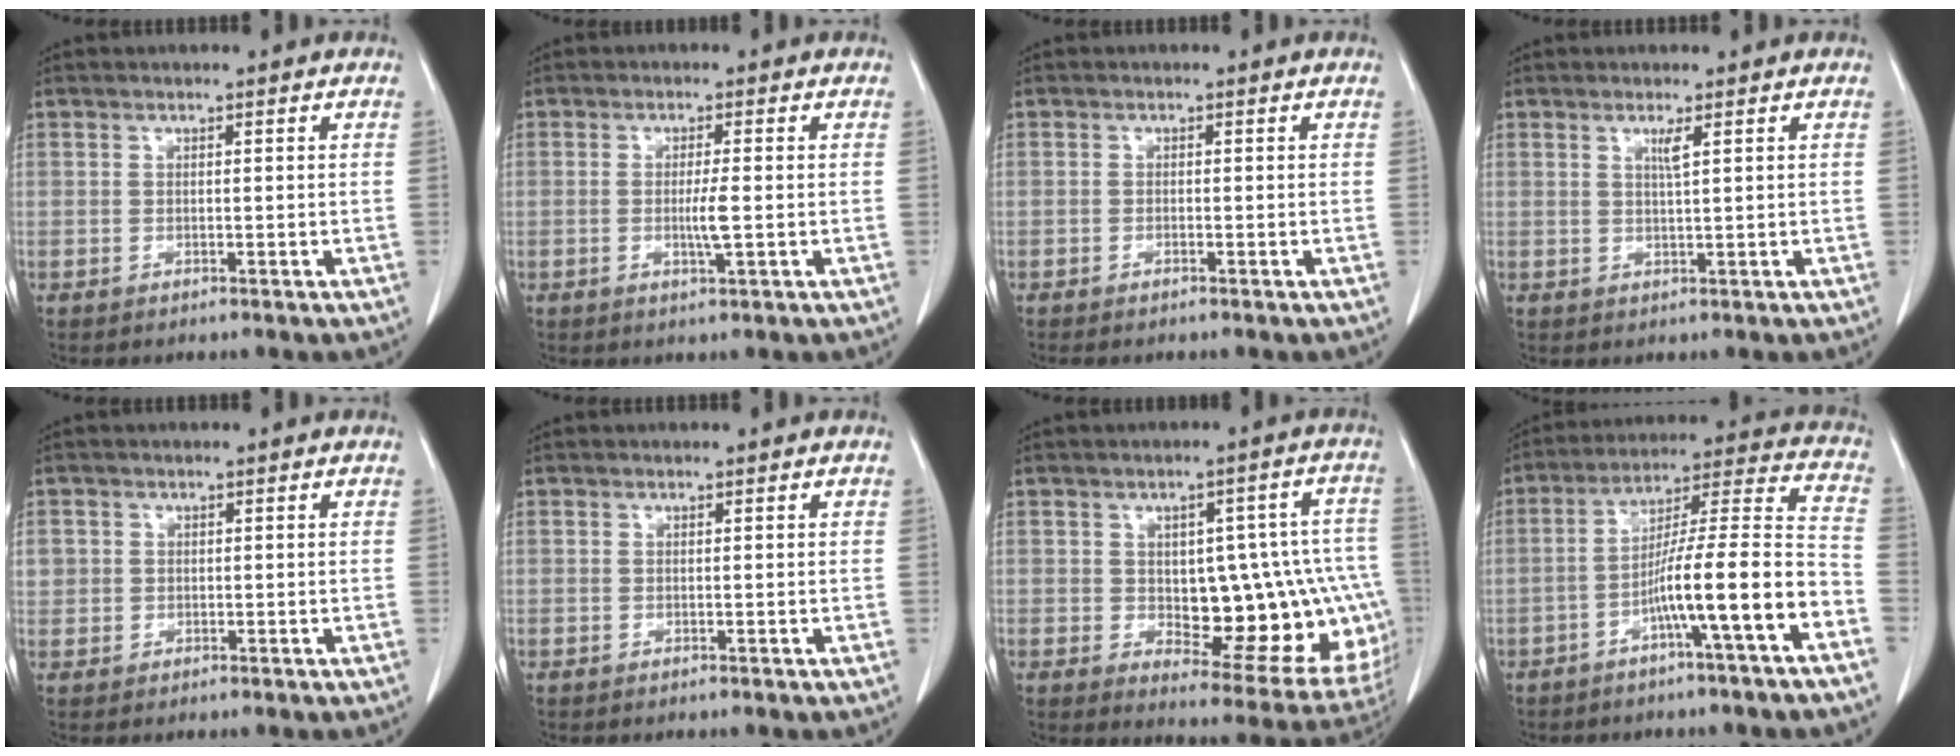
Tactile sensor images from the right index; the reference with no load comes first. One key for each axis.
{"total": 3.1, "fx": -0.4, "fy": 0.0, "fz": 3.0, "tx": -0.059, "ty": -0.006, "tz": -0.007}
{"total": 0.6, "fx": -0.5, "fy": 0.0, "fz": 0.3, "tx": -0.012, "ty": 0.000, "tz": -0.008}
{"total": 1.6, "fx": 0.8, "fy": -0.3, "fz": 1.4, "tx": -0.031, "ty": -0.003, "tz": 0.016}
{"total": 2.3, "fx": 0.5, "fy": 2.2, "fz": 0.4, "tx": 0.002, "ty": 0.005, "tz": 0.010}
{"total": 0.0}
{"total": 18.8, "fx": -1.9, "fy": 8.1, "fz": 16.8, "tx": -0.147, "ty": 0.033, "tz": 0.004}
{"total": 13.9, "fx": -5.9, "fy": -0.3, "fz": 12.6, "tx": -0.203, "ty": 0.020, "tz": -0.099}